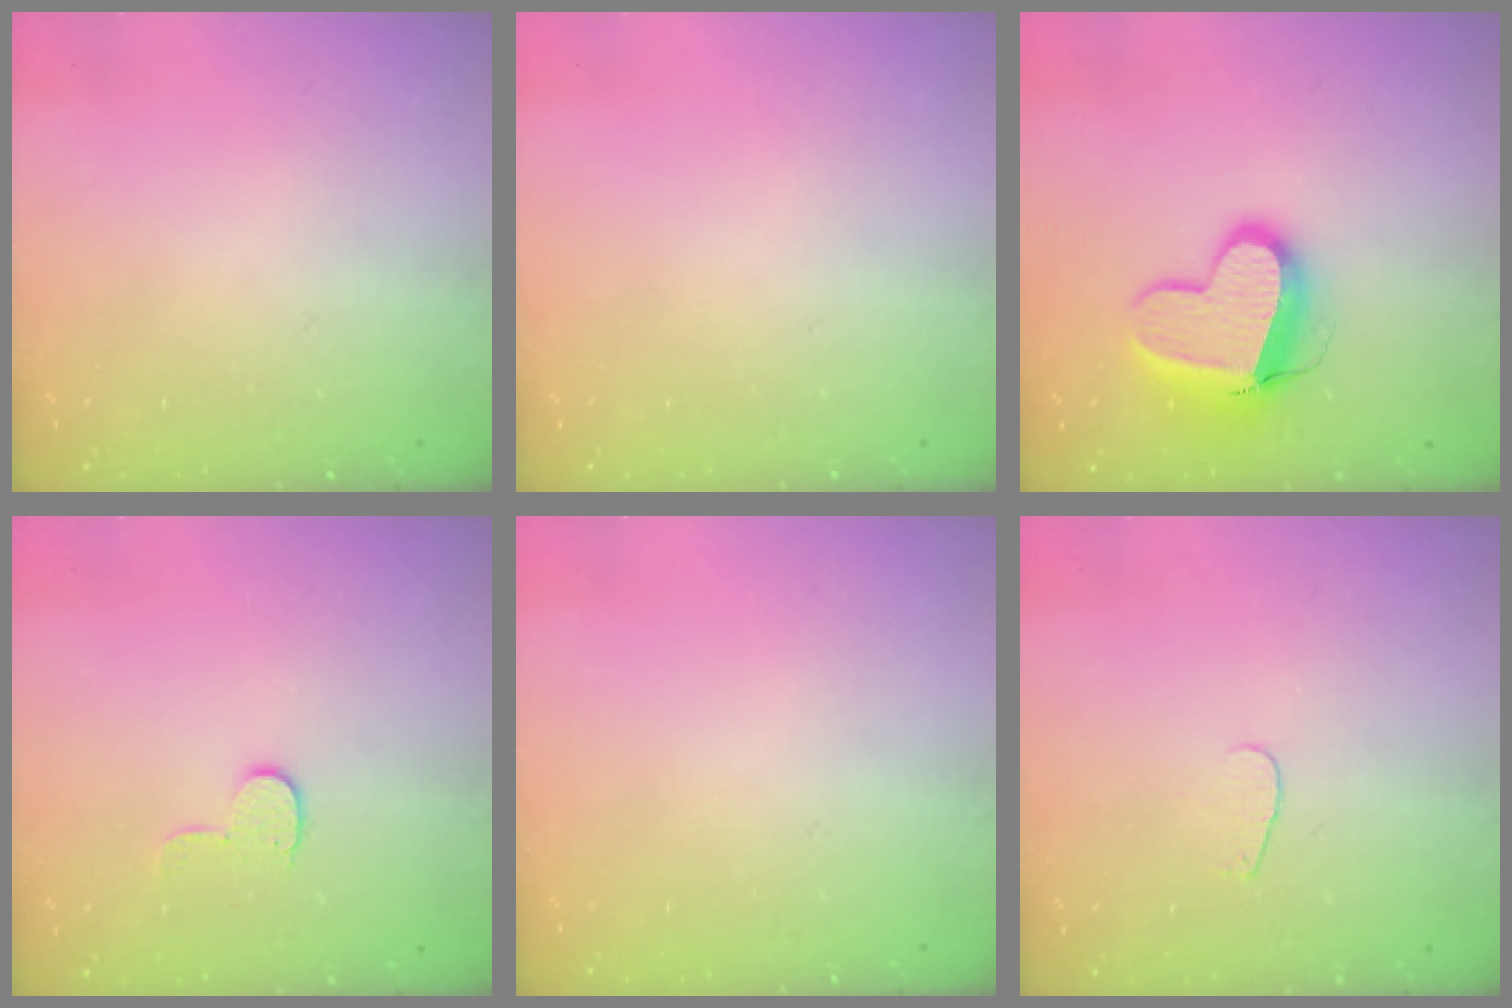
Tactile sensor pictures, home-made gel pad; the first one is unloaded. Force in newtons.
{"total": 0.0}
{"total": 15.6, "press": 15.5, "slide": 1.5}
{"total": 6.1, "press": 6.1, "slide": 0.4}
{"total": 0.0}
{"total": 2.8, "press": 2.8, "slide": 0.2}